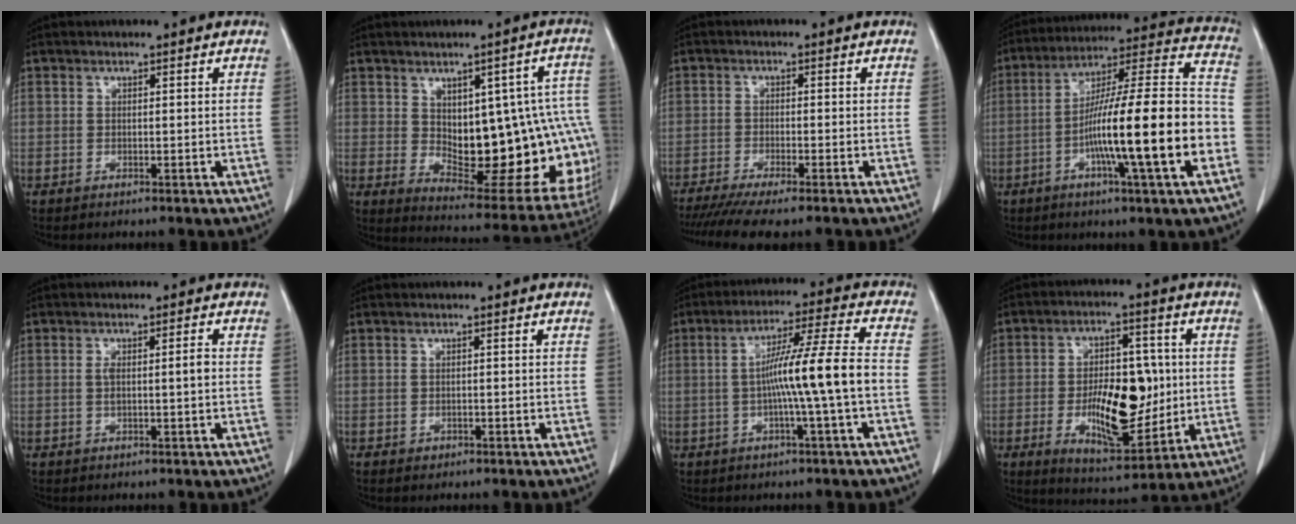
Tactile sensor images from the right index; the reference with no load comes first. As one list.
[{"total": 21.1, "force": [-0.7, 8.2, 19.4], "torque": [-0.170, 0.022, 0.024]}, {"total": 9.8, "force": [-8.1, 0.4, 5.4], "torque": [-0.073, -0.019, -0.125]}, {"total": 21.3, "force": [-5.9, 0.6, 20.4], "torque": [-0.302, 0.008, -0.097]}, {"total": 2.5, "force": [0.0, 0.2, 2.5], "torque": [-0.046, 0.006, 0.005]}, {"total": 0.7, "force": [-0.4, 0.6, 0.1], "torque": [-0.005, 0.002, -0.005]}, {"total": 10.2, "force": [-1.5, -1.4, 10.0], "torque": [-0.173, 0.014, -0.026]}, {"total": 14.0, "force": [-1.4, 5.7, 12.7], "torque": [-0.214, 0.004, -0.012]}]